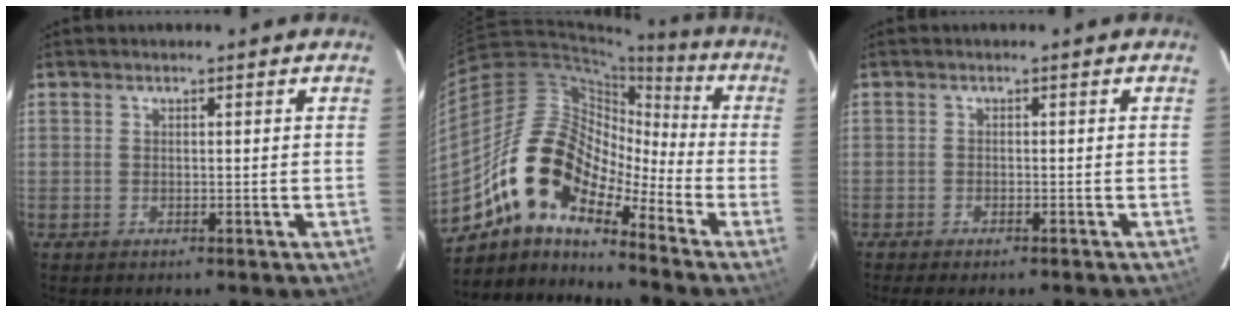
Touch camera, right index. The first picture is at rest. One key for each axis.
{"total": 13.4, "fx": -9.7, "fy": 5.9, "fz": 7.1, "tx": -0.113, "ty": 0.014, "tz": -0.198}
{"total": 3.6, "fx": -2.9, "fy": 0.9, "fz": 1.9, "tx": -0.046, "ty": -0.014, "tz": -0.047}